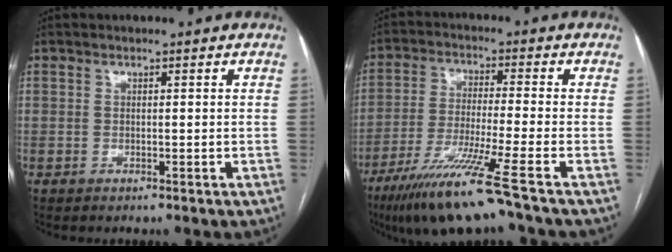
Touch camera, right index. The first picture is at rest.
{"total": 12.2, "force": [-8.2, -1.7, 8.8], "torque": [-0.168, -0.038, -0.148]}